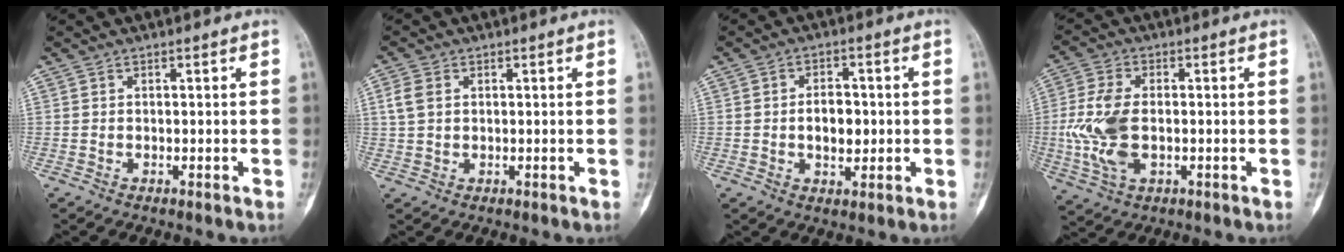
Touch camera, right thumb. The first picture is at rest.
{"total": 3.8, "force": [1.1, 2.7, 2.4], "torque": [-0.056, 0.005, 0.023]}
{"total": 6.5, "force": [0.0, 4.0, 5.2], "torque": [-0.063, -0.002, 0.005]}
{"total": 10.8, "force": [-0.9, 6.2, 8.8], "torque": [-0.197, 0.001, -0.014]}